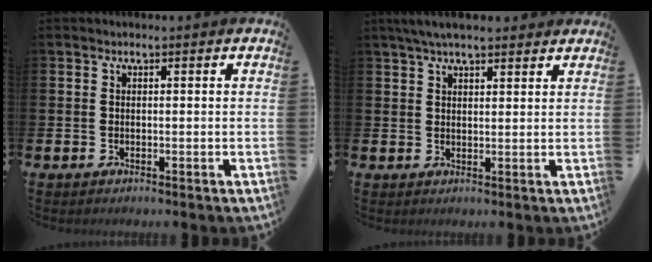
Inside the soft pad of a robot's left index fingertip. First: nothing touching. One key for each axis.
{"total": 4.3, "fx": 3.8, "fy": 1.0, "fz": 1.8, "tx": -0.039, "ty": -0.006, "tz": 0.069}